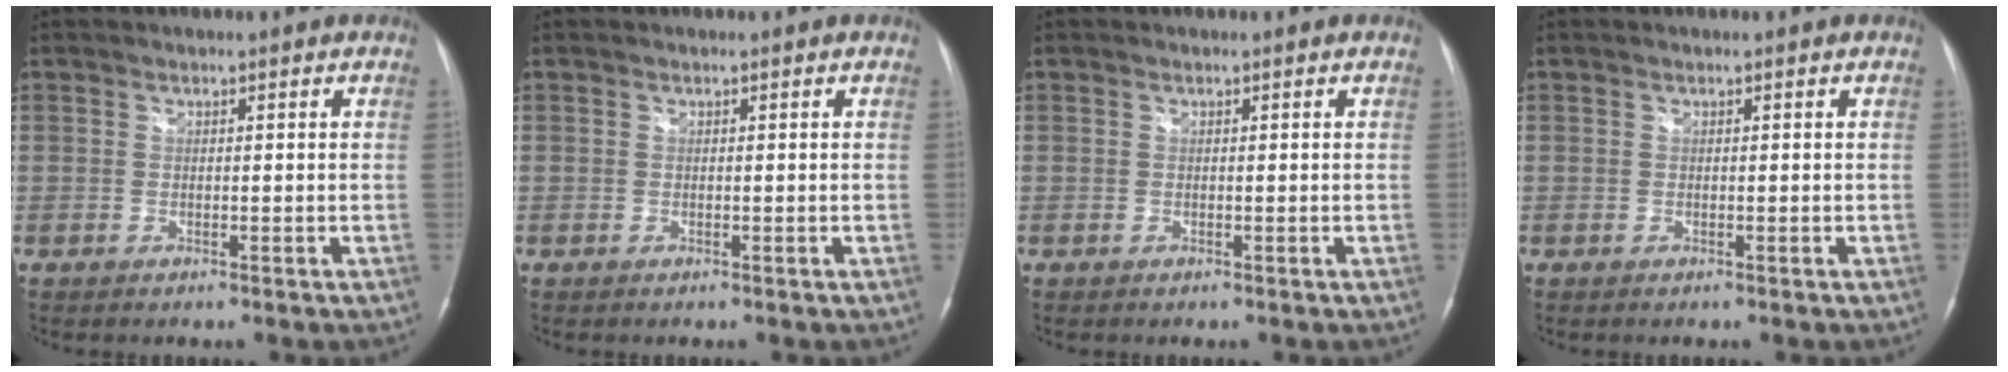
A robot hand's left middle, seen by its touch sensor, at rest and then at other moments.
{"total": 0.0}
{"total": 0.0}
{"total": 0.0}